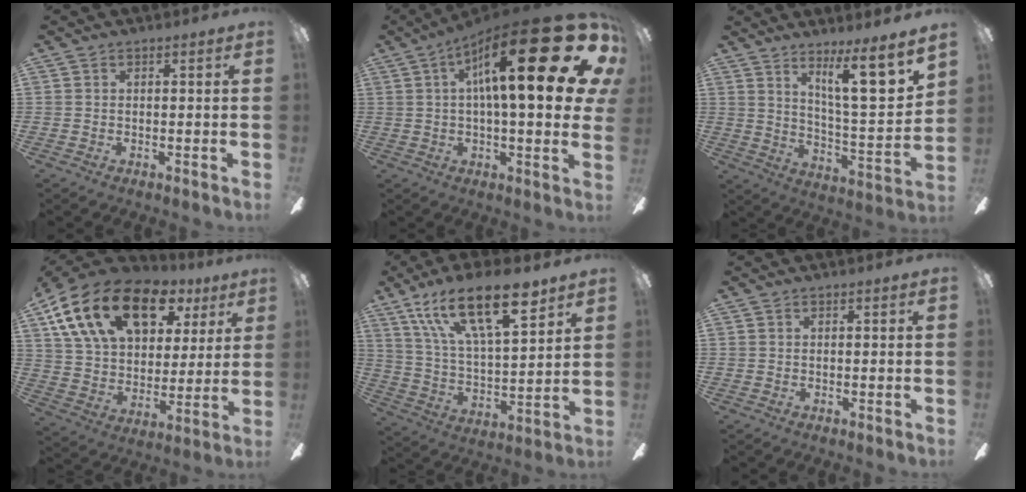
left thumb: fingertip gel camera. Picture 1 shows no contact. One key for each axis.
{"total": 30.9, "fx": 9.7, "fy": 9.1, "fz": 27.9, "tx": -0.411, "ty": -0.057, "tz": 0.153}
{"total": 14.5, "fx": 9.4, "fy": 2.2, "fz": 10.9, "tx": -0.166, "ty": -0.063, "tz": 0.144}
{"total": 21.9, "fx": 12.2, "fy": 12.5, "fz": 13.2, "tx": -0.243, "ty": -0.048, "tz": 0.219}
{"total": 22.6, "fx": 14.1, "fy": 8.4, "fz": 15.5, "tx": -0.267, "ty": -0.071, "tz": 0.238}
{"total": 0.0}